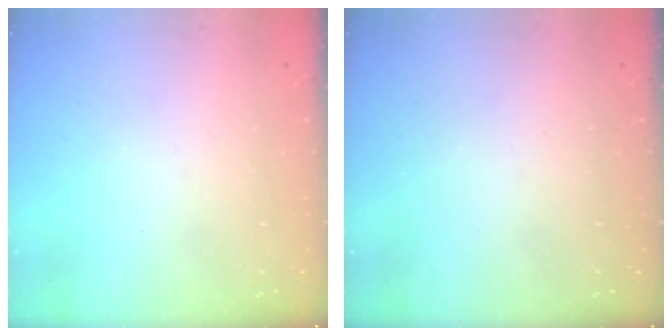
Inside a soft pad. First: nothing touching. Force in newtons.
{"total": 0.0}